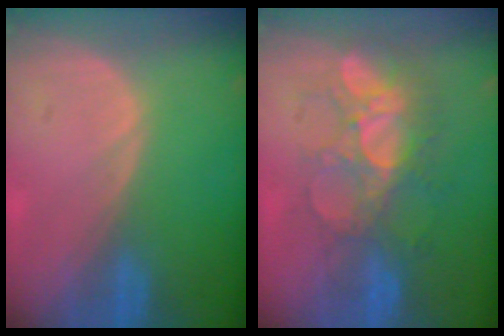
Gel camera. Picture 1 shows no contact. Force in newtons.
{"total": 8.3, "press": 8.0, "slide": 2.5}